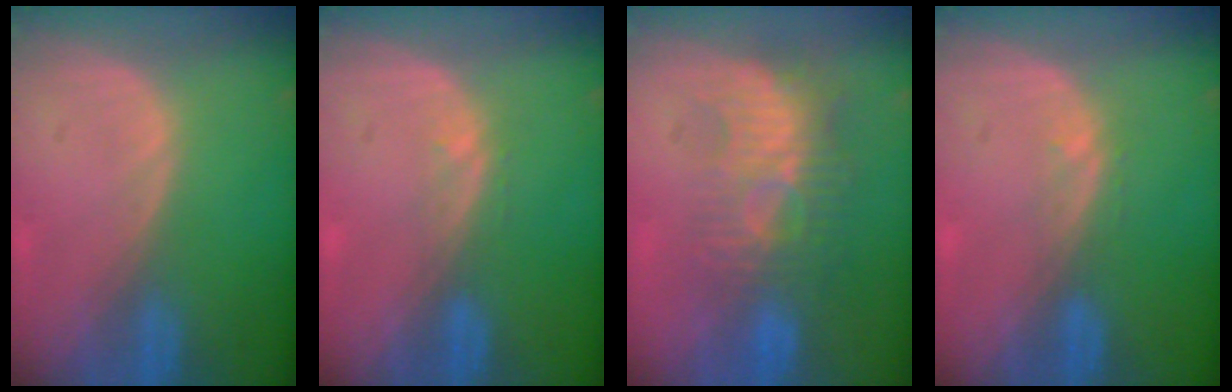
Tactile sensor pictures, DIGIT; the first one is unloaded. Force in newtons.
{"total": 1.0, "press": 1.0, "slide": 0.2}
{"total": 9.4, "press": 8.4, "slide": 4.3}
{"total": 1.0, "press": 1.0, "slide": 0.2}